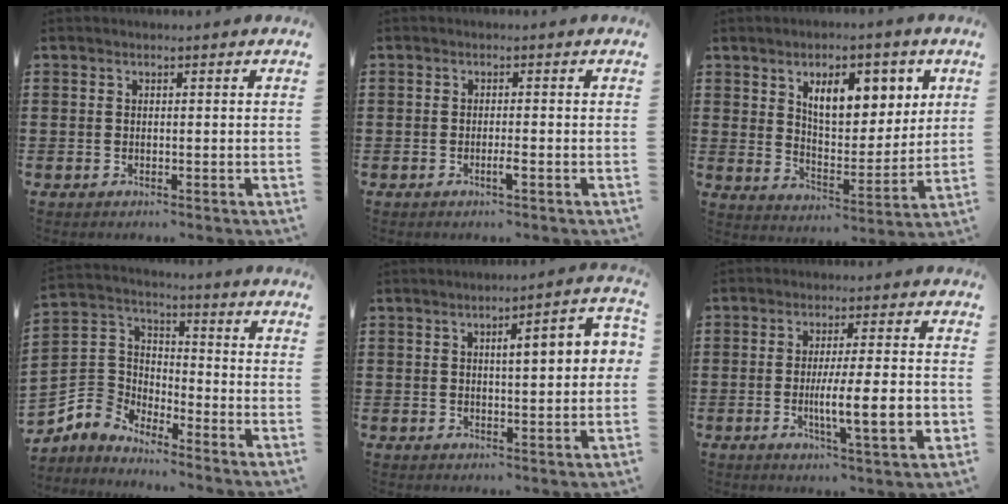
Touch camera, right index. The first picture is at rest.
{"total": 1.6, "force": [-0.8, 0.1, 1.4], "torque": [-0.025, -0.002, -0.014]}
{"total": 9.2, "force": [4.7, 4.4, 6.6], "torque": [-0.107, -0.004, 0.075]}
{"total": 4.2, "force": [-2.9, 2.9, -0.6], "torque": [-0.029, -0.005, -0.070]}
{"total": 5.9, "force": [1.0, 1.4, 5.6], "torque": [-0.082, -0.004, 0.007]}
{"total": 10.3, "force": [-2.1, 1.9, 9.9], "torque": [-0.168, -0.011, -0.036]}